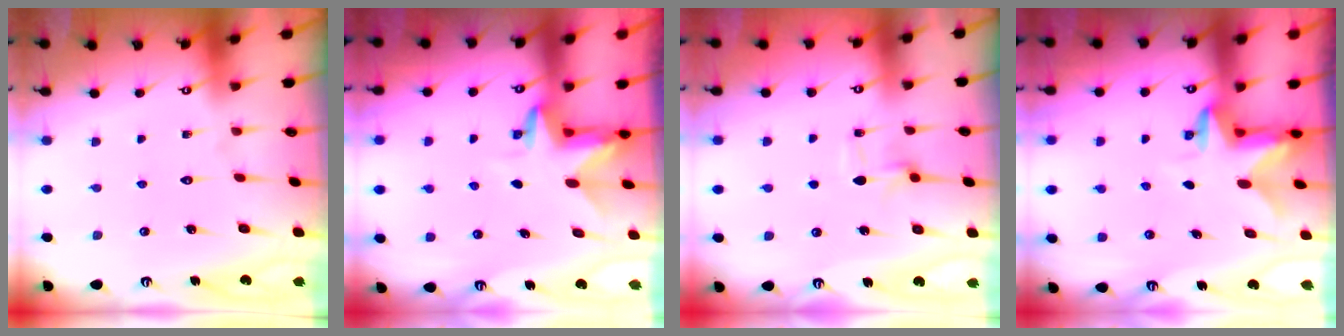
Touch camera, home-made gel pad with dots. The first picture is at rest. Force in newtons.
{"total": 3.2, "press": 3.2, "slide": 0.2}
{"total": 5.5, "press": 5.4, "slide": 0.9}
{"total": 2.8, "press": 2.8, "slide": 0.5}